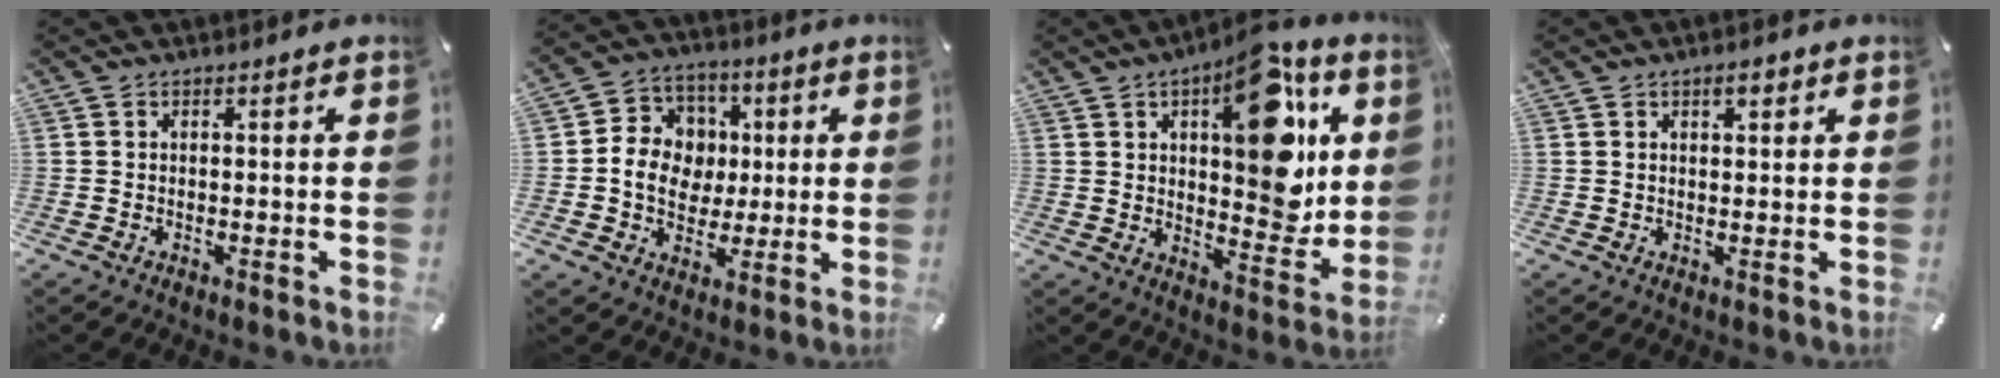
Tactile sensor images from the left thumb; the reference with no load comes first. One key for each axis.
{"total": 10.5, "fx": 0.0, "fy": 9.7, "fz": 4.2, "tx": -0.075, "ty": 0.019, "tz": 0.009}
{"total": 20.5, "fx": 8.1, "fy": 9.8, "fz": 16.0, "tx": -0.190, "ty": -0.058, "tz": 0.132}
{"total": 2.5, "fx": 1.5, "fy": 1.2, "fz": 1.6, "tx": -0.019, "ty": -0.001, "tz": 0.021}